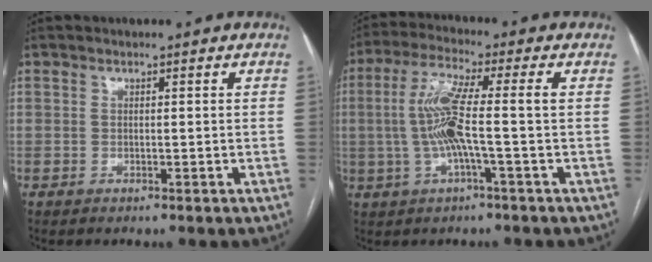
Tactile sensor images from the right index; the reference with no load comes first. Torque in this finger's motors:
{"motor_torque": [0.80, -0.02, 0.36, 0.20]}